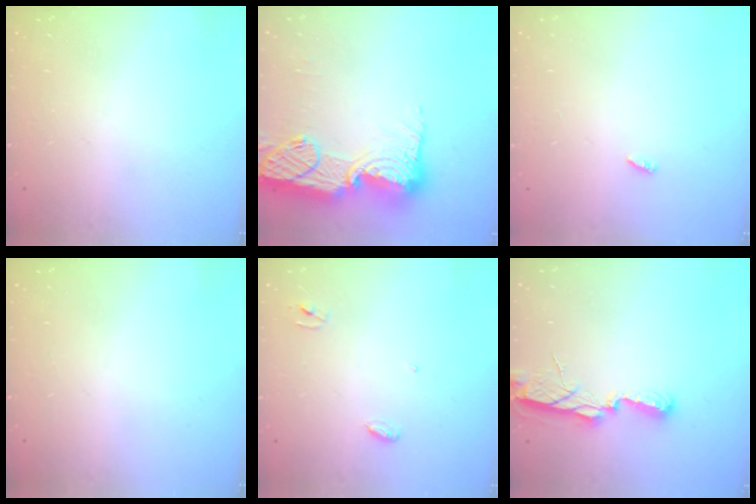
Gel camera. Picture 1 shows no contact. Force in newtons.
{"total": 21.2, "press": 21.2, "slide": 1.2}
{"total": 2.3, "press": 2.3, "slide": 0.2}
{"total": 0.0}
{"total": 3.3, "press": 3.3, "slide": 0.3}
{"total": 7.3, "press": 7.3, "slide": 0.5}